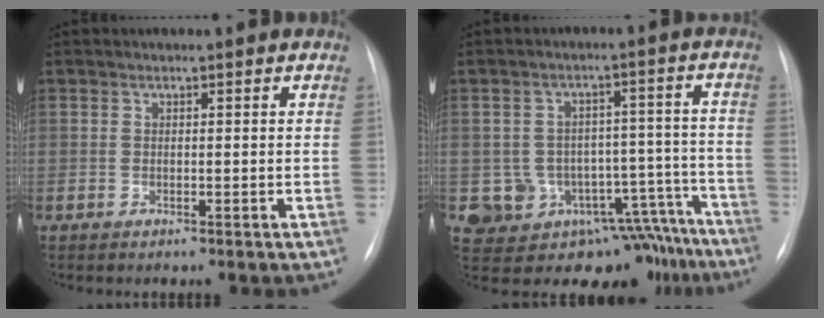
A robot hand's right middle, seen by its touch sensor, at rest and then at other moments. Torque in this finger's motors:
{"motor_torque": [0.07, -0.18, 0.00, 0.00]}